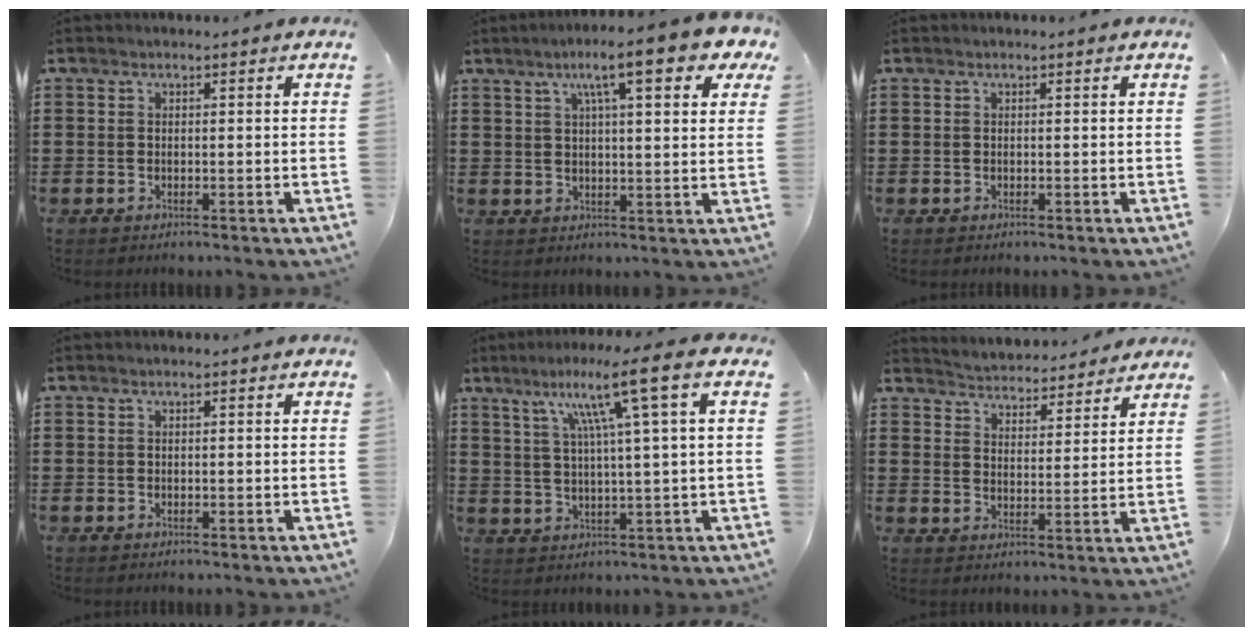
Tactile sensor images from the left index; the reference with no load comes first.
{"total": 9.4, "force": [5.8, 1.4, 7.3], "torque": [-0.125, -0.008, 0.090]}
{"total": 0.0}
{"total": 0.0}
{"total": 10.0, "force": [4.4, -0.5, 8.9], "torque": [-0.173, -0.005, 0.062]}
{"total": 3.9, "force": [3.8, 0.2, -0.7], "torque": [-0.010, -0.027, 0.063]}